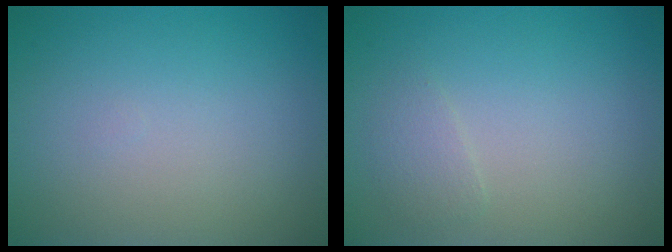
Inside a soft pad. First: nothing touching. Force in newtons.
{"total": 1.2, "press": 1.2, "slide": 0.1}